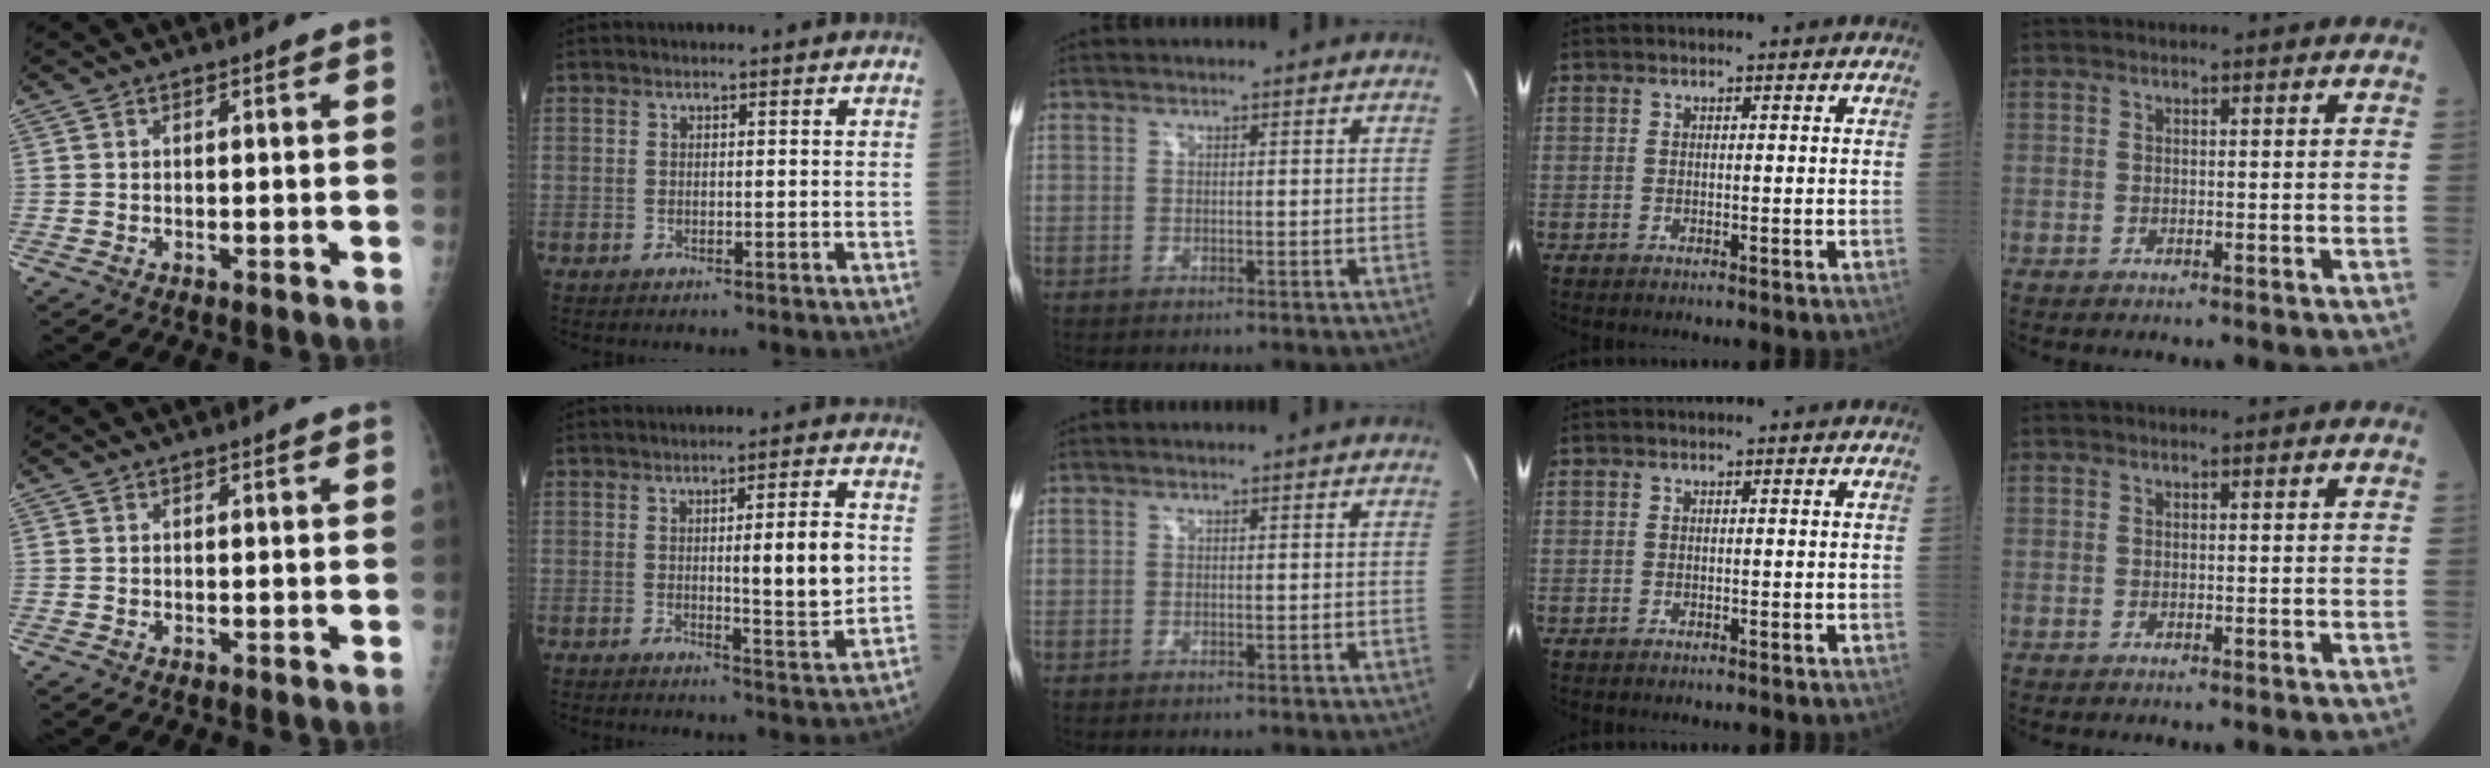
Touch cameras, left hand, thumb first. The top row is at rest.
{"index": {"total": 7.0, "force": [0.3, 0.4, 7.0], "torque": [-0.097, -0.012, 0.002]}}